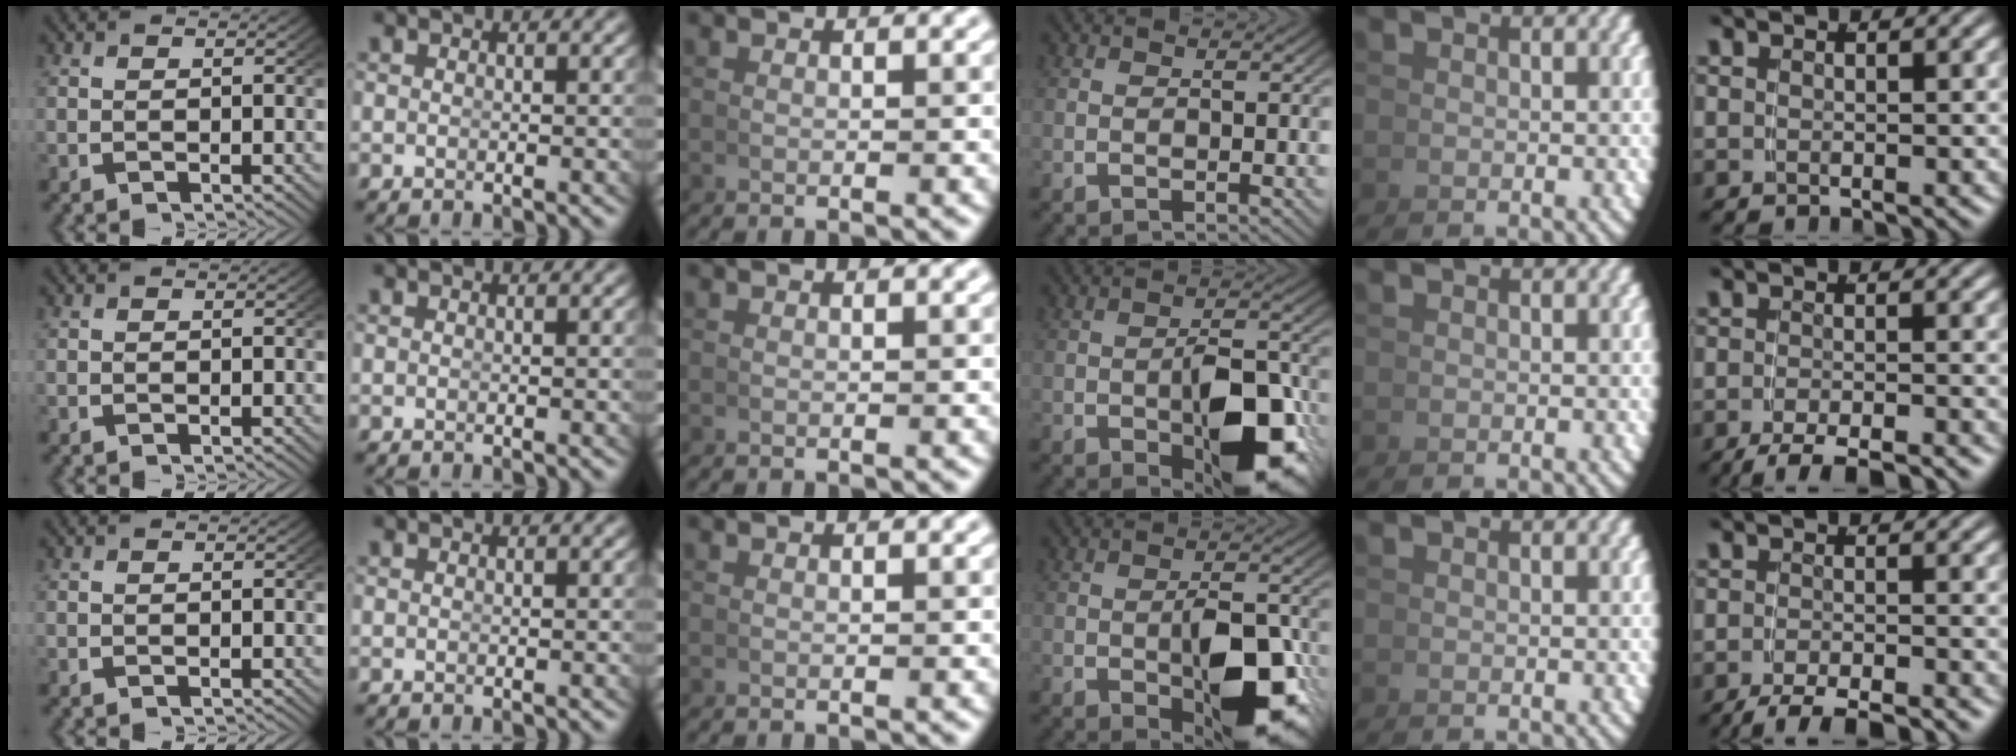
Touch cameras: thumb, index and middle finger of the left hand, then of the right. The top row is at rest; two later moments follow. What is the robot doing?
{"motion": "grasp_and_lifting", "object": "calculator"}